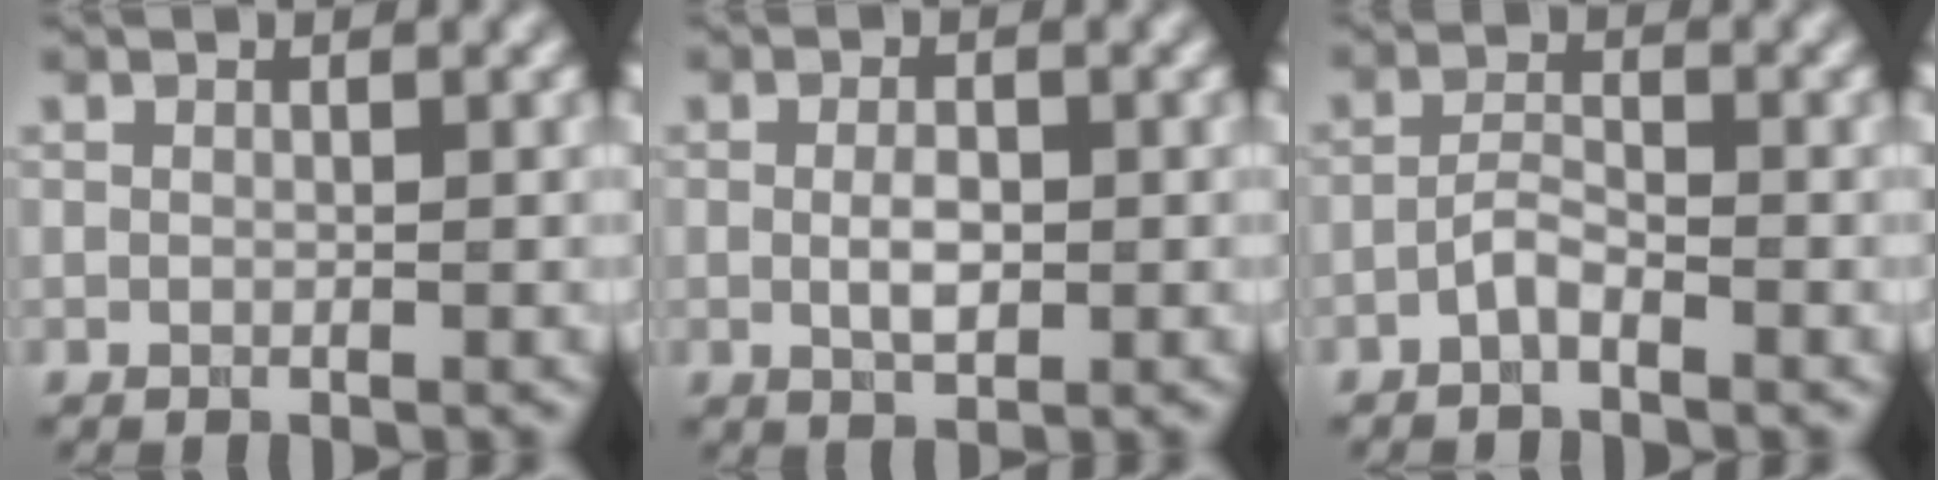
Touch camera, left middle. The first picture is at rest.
{"total": 2.4, "force": [-0.1, 1.1, 2.1], "torque": [-0.042, -0.004, -0.002]}
{"total": 1.8, "force": [-1.3, 0.5, 1.2], "torque": [-0.026, 0.006, -0.029]}